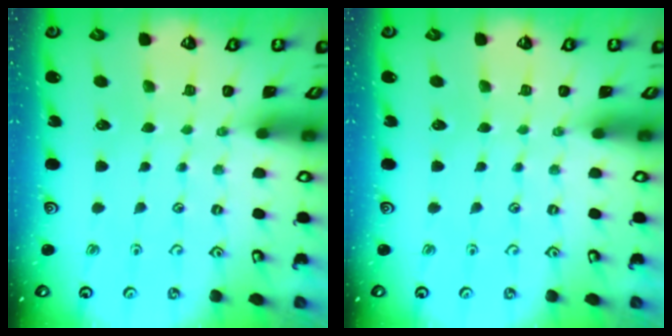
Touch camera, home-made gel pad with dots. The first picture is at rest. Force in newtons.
{"total": 0.0}